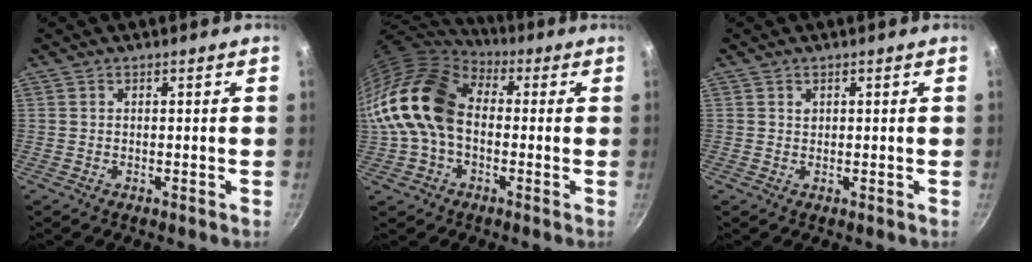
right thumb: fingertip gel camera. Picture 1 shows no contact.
{"total": 18.5, "force": [0.1, 12.9, 13.3], "torque": [-0.246, 0.040, -0.009]}
{"total": 0.8, "force": [0.4, 0.6, 0.3], "torque": [-0.001, -0.002, 0.006]}